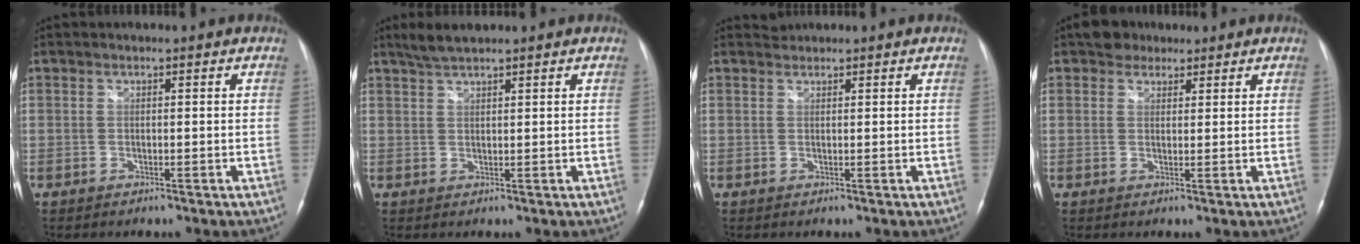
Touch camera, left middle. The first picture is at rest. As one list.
[{"total": 3.2, "force": [2.8, 0.2, 1.5], "torque": [-0.036, 0.007, 0.056]}, {"total": 0.9, "force": [0.8, 0.0, -0.4], "torque": [-0.001, 0.005, 0.016]}, {"total": 3.1, "force": [2.3, 2.0, 0.4], "torque": [-0.011, 0.013, 0.036]}]